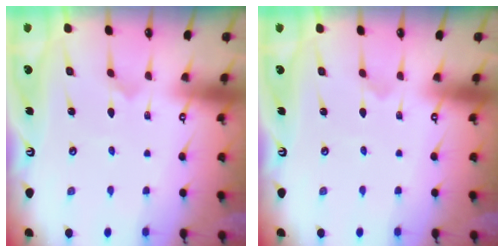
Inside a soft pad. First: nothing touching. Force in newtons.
{"total": 0.0}